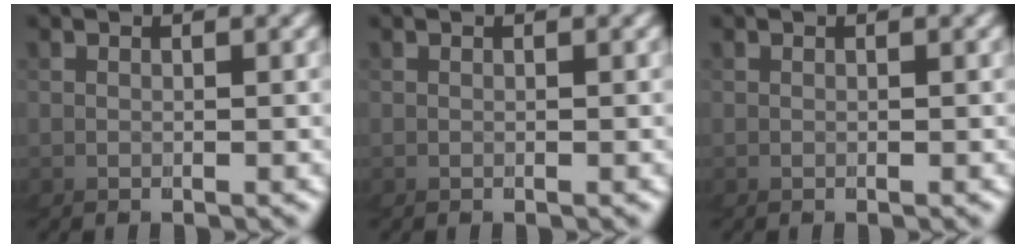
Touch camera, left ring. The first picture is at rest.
{"total": 0.0}
{"total": 0.0}